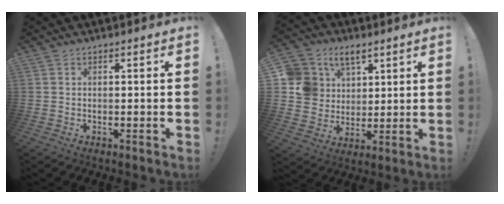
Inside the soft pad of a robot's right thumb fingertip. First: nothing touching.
{"total": 11.6, "force": [6.2, 9.1, 3.5], "torque": [-0.063, -0.030, 0.128]}